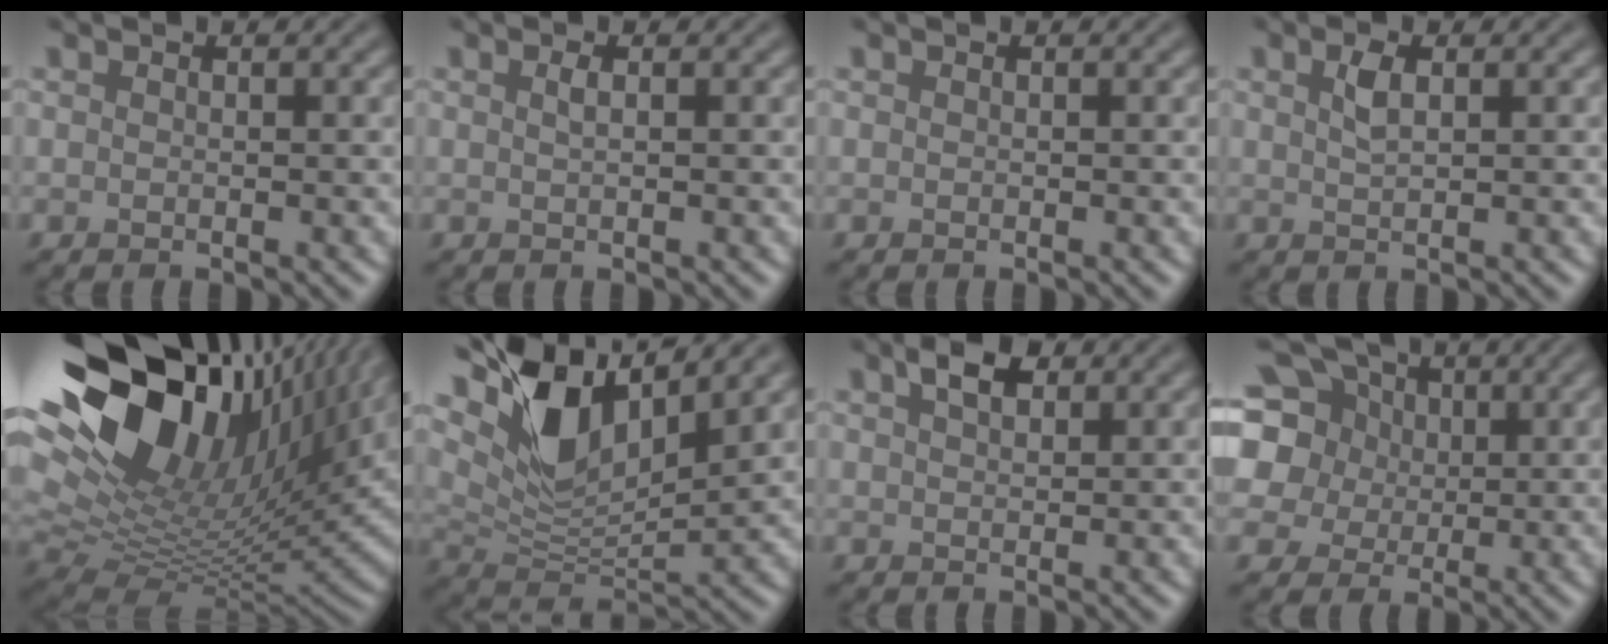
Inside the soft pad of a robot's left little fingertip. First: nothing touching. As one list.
[{"total": 0.9, "force": [0.3, 0.2, 0.8], "torque": [-0.016, 0.005, 0.006]}, {"total": 0.0}, {"total": 1.7, "force": [0.7, 0.6, 1.4], "torque": [-0.032, 0.003, 0.016]}, {"total": 20.3, "force": [8.4, 10.6, 15.2], "torque": [-0.274, 0.035, 0.149]}, {"total": 8.5, "force": [4.5, 3.9, 6.0], "torque": [-0.119, -0.004, 0.087]}, {"total": 2.5, "force": [1.4, 1.3, 1.6], "torque": [-0.031, 0.007, 0.027]}, {"total": 11.9, "force": [4.4, 9.5, 5.7], "torque": [-0.135, 0.032, 0.067]}]